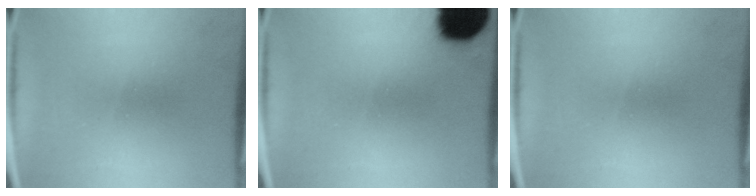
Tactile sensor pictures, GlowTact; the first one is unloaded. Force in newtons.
{"total": 17.2}
{"total": 0.0}